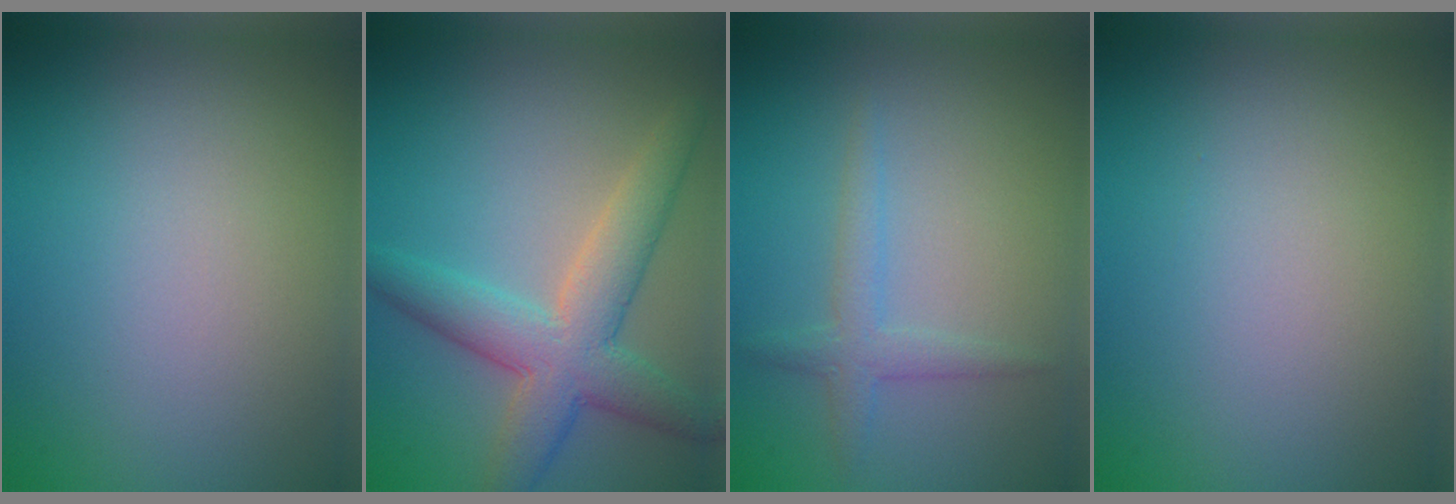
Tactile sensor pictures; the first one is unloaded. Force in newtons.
{"total": 6.2, "press": 6.2, "slide": 0.2}
{"total": 2.1, "press": 2.1, "slide": 0.1}
{"total": 0.0}